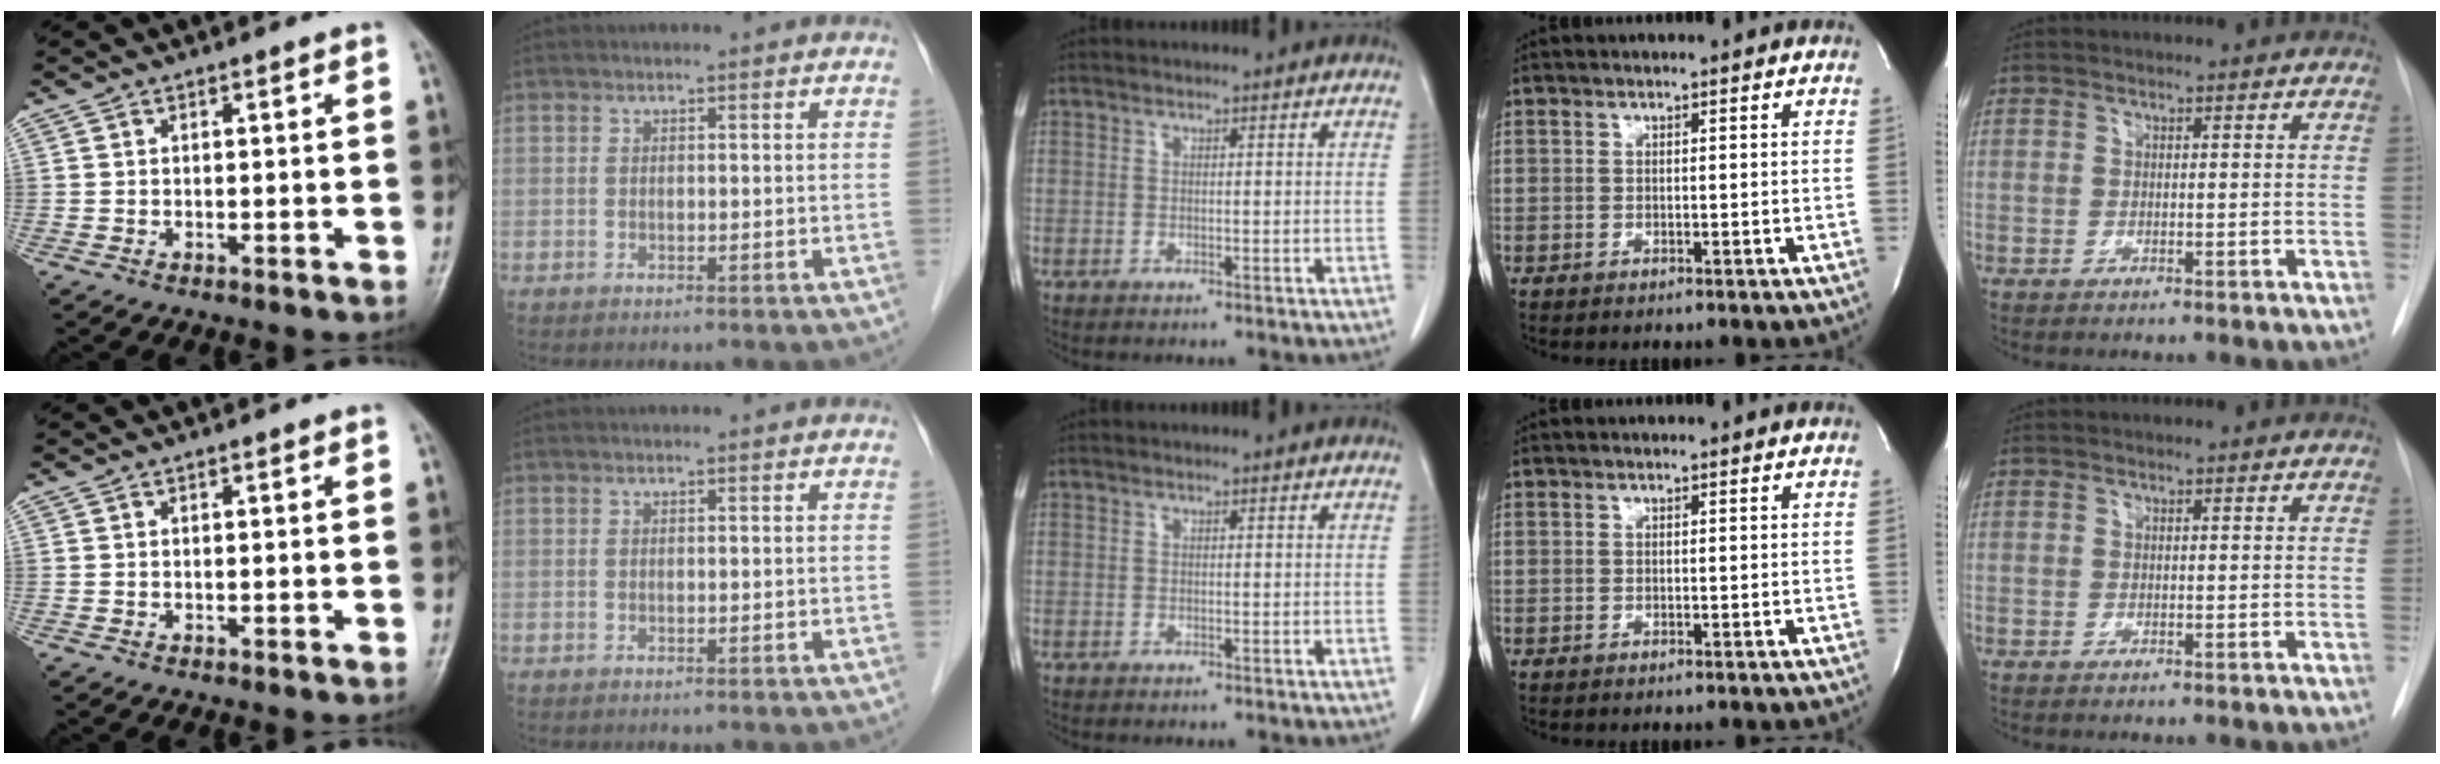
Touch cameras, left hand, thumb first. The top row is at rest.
{}